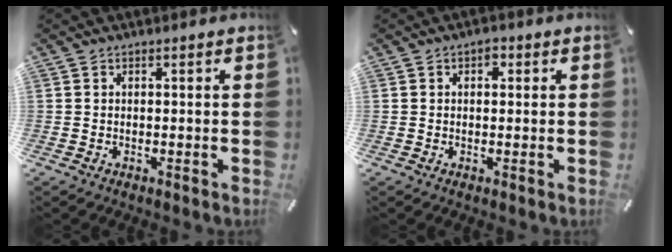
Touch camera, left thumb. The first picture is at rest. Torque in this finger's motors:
{"motor_torque": [-0.10, -0.12, 0.36, 0.13, -0.02]}